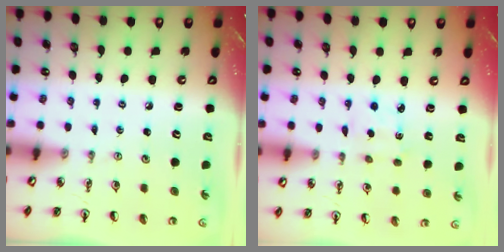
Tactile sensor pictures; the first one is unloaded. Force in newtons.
{"total": 2.6, "press": 2.5, "slide": 0.3}